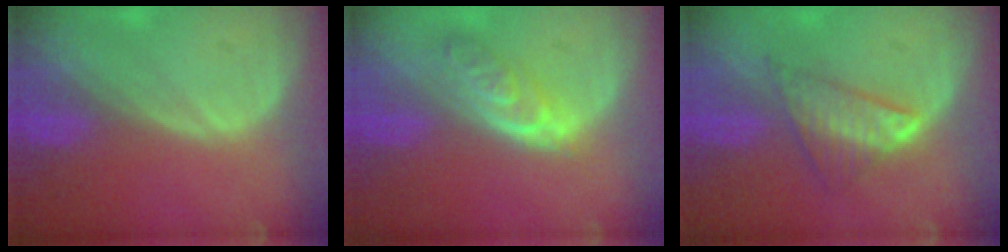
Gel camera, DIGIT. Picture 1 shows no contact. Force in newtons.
{"total": 5.0, "press": 4.9, "slide": 0.4}
{"total": 5.8, "press": 5.6, "slide": 1.6}